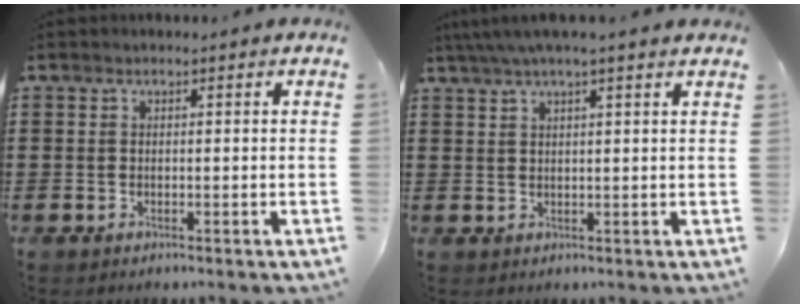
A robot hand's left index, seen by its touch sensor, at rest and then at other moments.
{"total": 3.2, "force": [2.4, 0.0, 2.2], "torque": [-0.048, 0.003, 0.043]}